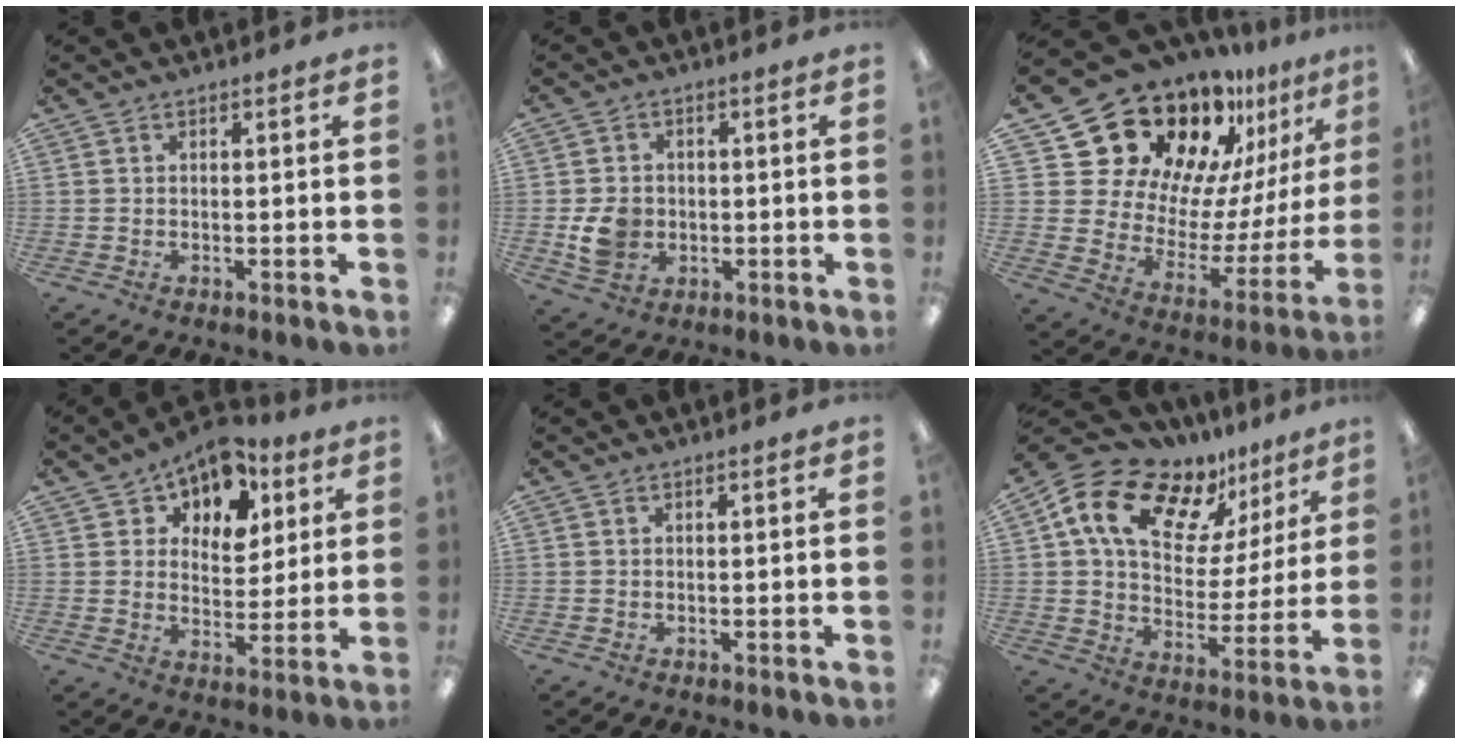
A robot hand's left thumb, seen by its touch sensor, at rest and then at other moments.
{"total": 7.0, "force": [-1.1, 5.9, 3.5], "torque": [-0.051, 0.004, -0.018]}
{"total": 22.3, "force": [18.0, 11.2, 7.0], "torque": [-0.112, -0.149, 0.335]}
{"total": 10.8, "force": [7.7, 6.6, 3.6], "torque": [-0.062, -0.051, 0.141]}
{"total": 0.0}
{"total": 16.1, "force": [10.8, 9.2, 7.5], "torque": [-0.147, -0.064, 0.195]}